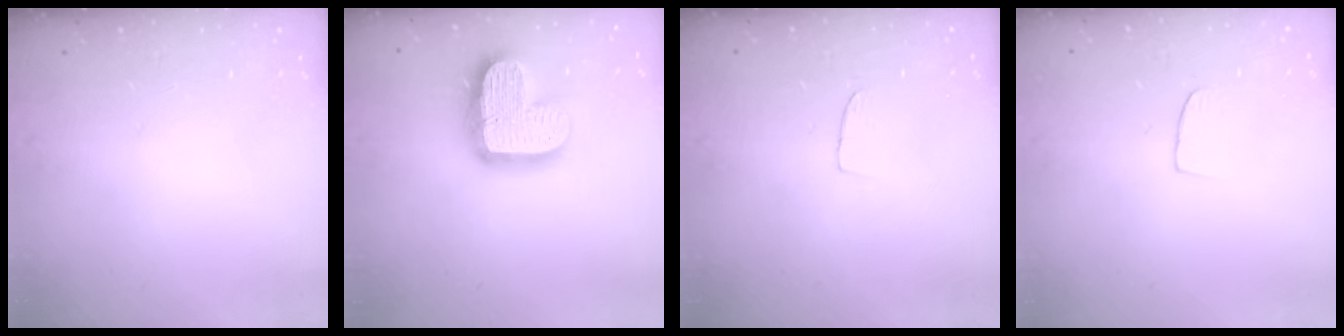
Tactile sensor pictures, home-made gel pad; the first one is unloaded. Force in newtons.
{"total": 17.8, "press": 17.8, "slide": 1.3}
{"total": 2.5, "press": 2.5, "slide": 0.1}
{"total": 5.8, "press": 5.8, "slide": 0.4}